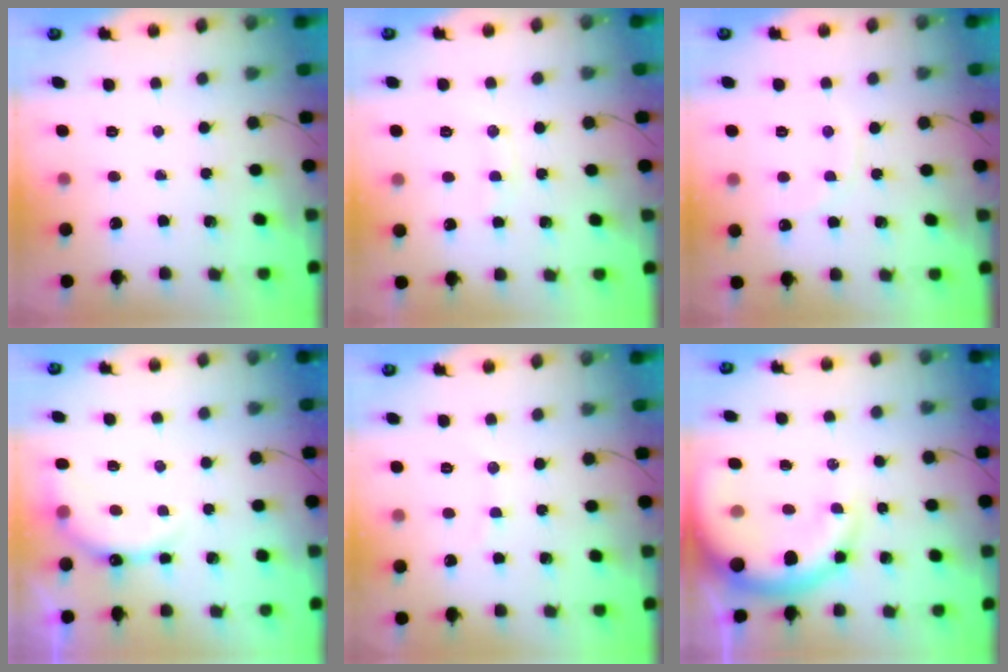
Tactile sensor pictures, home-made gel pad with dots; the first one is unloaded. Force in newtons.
{"total": 6.9, "press": 6.8, "slide": 1.2}
{"total": 7.1, "press": 7.0, "slide": 1.4}
{"total": 7.8, "press": 7.8, "slide": 0.2}
{"total": 3.3, "press": 3.2, "slide": 0.9}
{"total": 15.0, "press": 14.6, "slide": 3.8}